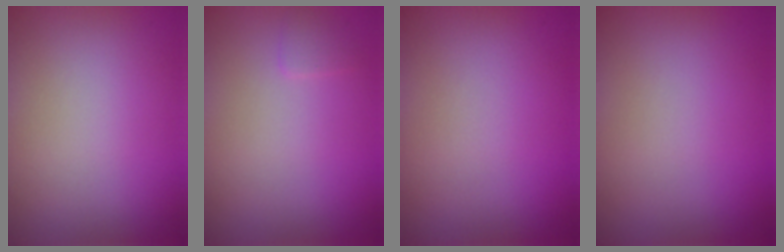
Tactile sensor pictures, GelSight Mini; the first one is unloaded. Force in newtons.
{"total": 0.7, "press": 0.7, "slide": 0.1}
{"total": 0.0}
{"total": 0.0}